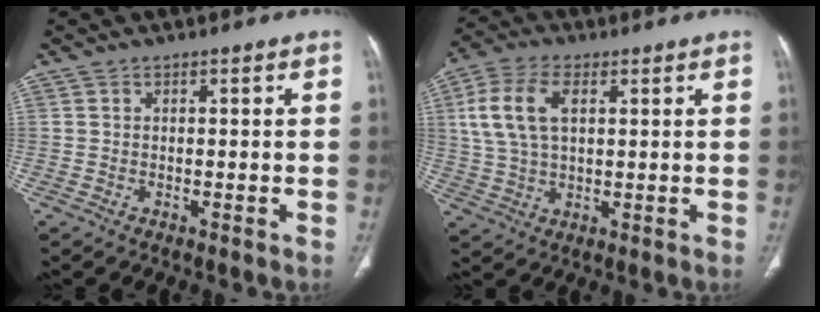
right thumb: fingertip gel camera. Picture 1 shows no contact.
{"total": 10.8, "force": [3.1, 6.2, 8.4], "torque": [-0.177, 0.009, 0.061]}